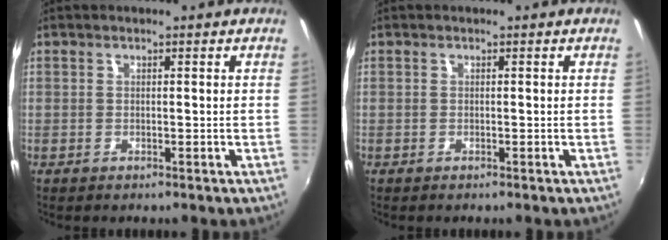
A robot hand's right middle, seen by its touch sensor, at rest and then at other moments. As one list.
[{"total": 0.0}]